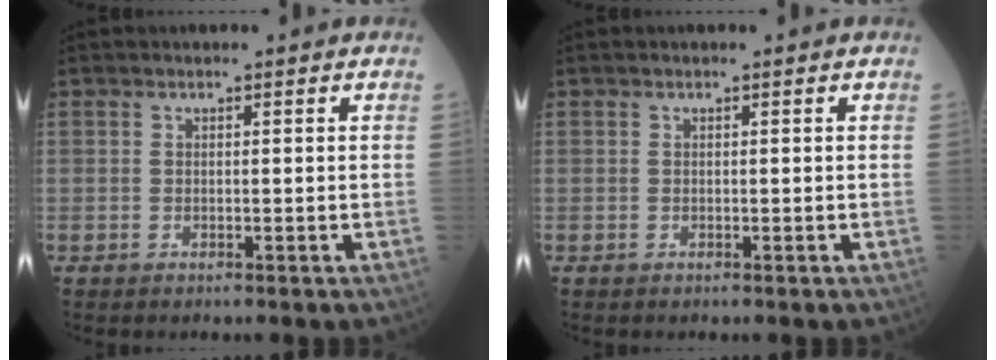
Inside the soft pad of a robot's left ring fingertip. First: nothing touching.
{"total": 0.0}